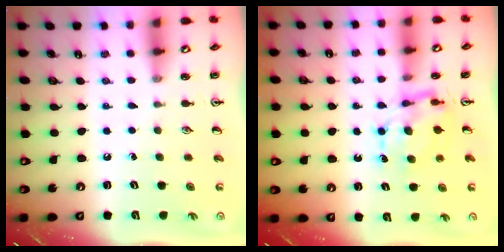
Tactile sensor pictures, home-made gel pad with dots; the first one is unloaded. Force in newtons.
{"total": 6.5, "press": 6.5, "slide": 0.7}